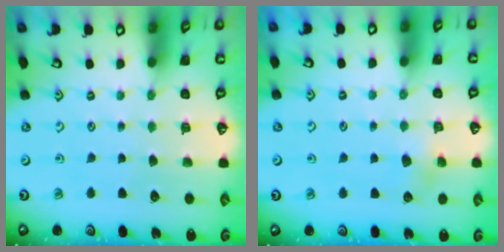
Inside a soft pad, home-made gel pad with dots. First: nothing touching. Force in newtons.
{"total": 3.3, "press": 3.2, "slide": 0.9}